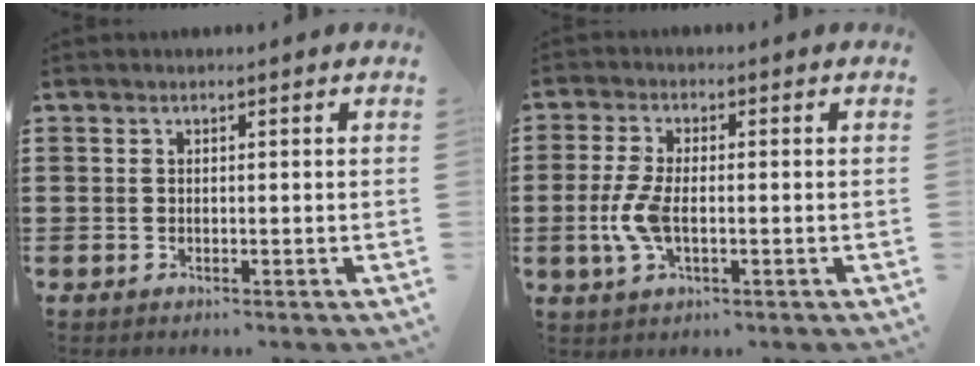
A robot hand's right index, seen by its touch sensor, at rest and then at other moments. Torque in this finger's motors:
{"motor_torque": [0.85, 0.80, 0.52, 0.14]}